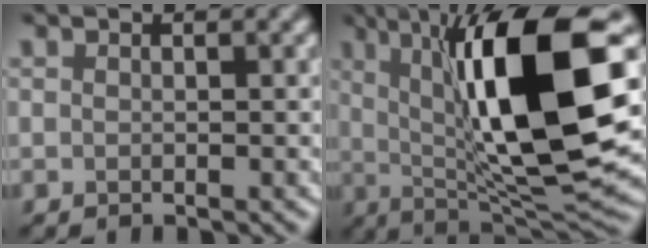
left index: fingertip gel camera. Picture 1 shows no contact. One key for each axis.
{"total": 15.2, "fx": 2.6, "fy": 4.4, "fz": 14.3, "tx": -0.218, "ty": -0.010, "tz": 0.042}